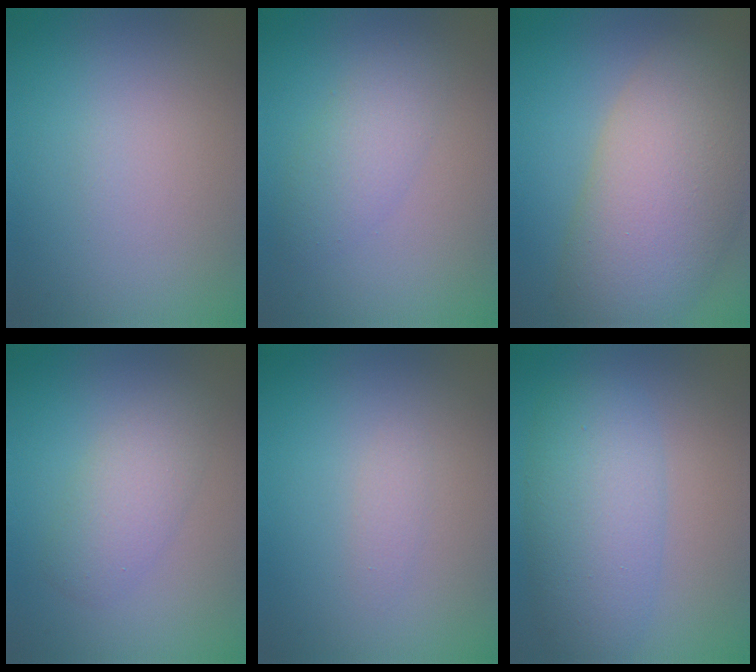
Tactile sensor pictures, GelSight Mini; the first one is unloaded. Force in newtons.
{"total": 2.6, "press": 2.6, "slide": 0.1}
{"total": 11.2, "press": 11.2, "slide": 0.6}
{"total": 2.9, "press": 2.9, "slide": 0.0}
{"total": 0.8, "press": 0.8, "slide": 0.0}
{"total": 5.9, "press": 5.9, "slide": 0.2}